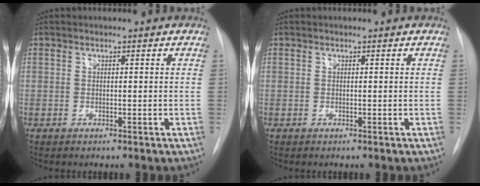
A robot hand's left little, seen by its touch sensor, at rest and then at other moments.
{"total": 0.0}